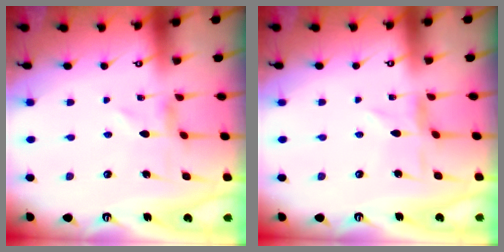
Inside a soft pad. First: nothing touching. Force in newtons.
{"total": 1.3, "press": 1.2, "slide": 0.3}